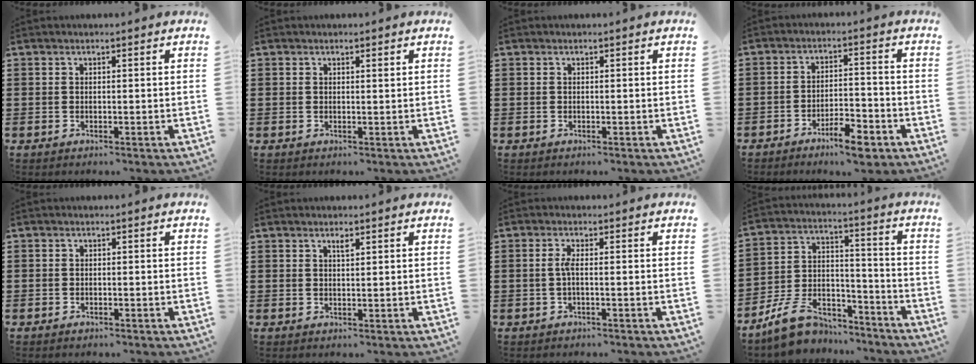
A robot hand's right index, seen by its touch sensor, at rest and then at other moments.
{"total": 0.6, "force": [0.3, 0.0, 0.5], "torque": [-0.002, -0.003, 0.005]}
{"total": 0.0}
{"total": 5.4, "force": [-4.2, 1.4, 3.1], "torque": [-0.056, 0.007, -0.077]}
{"total": 0.6, "force": [-0.4, 0.5, 0.0], "torque": [0.000, 0.002, -0.010]}
{"total": 1.1, "force": [0.7, 0.2, 0.8], "torque": [-0.017, 0.001, 0.011]}
{"total": 2.2, "force": [-0.3, 0.2, 2.1], "torque": [-0.049, -0.003, -0.010]}
{"total": 9.3, "force": [-7.8, 4.0, 3.0], "torque": [-0.073, 0.034, -0.148]}